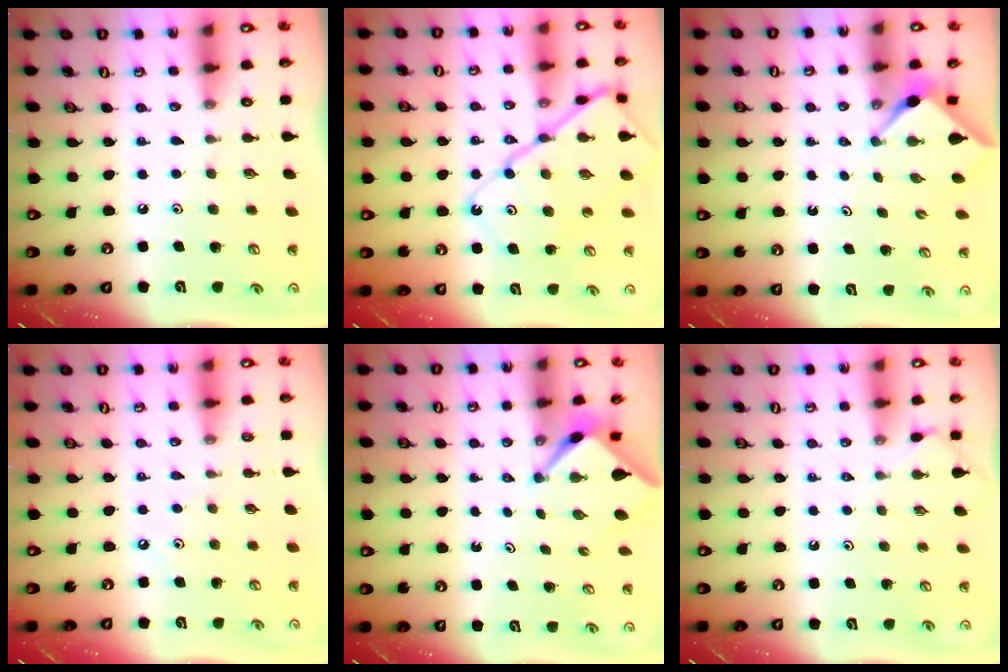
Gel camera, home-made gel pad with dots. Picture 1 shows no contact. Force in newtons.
{"total": 15.4, "press": 15.3, "slide": 1.5}
{"total": 3.1, "press": 3.1, "slide": 0.3}
{"total": 2.9, "press": 2.9, "slide": 0.4}
{"total": 2.7, "press": 2.7, "slide": 0.2}
{"total": 2.1, "press": 2.1, "slide": 0.3}